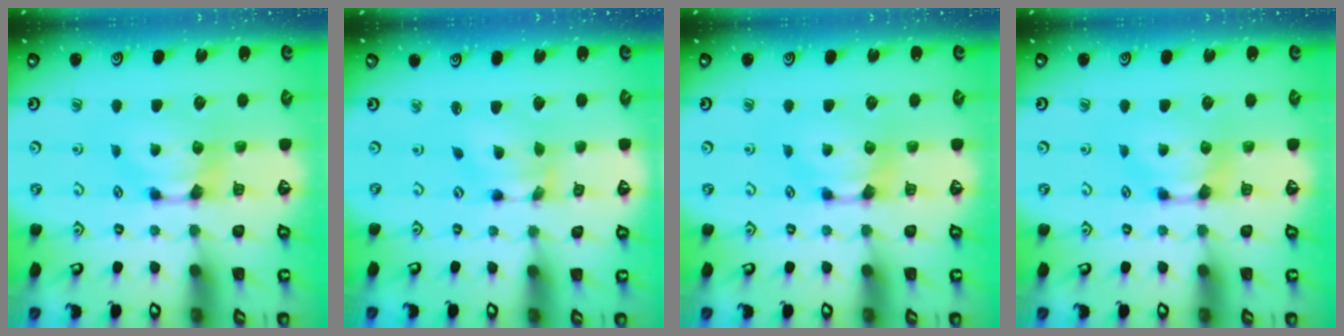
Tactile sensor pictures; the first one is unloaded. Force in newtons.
{"total": 2.1, "press": 1.4, "slide": 1.5}
{"total": 0.0}
{"total": 0.0}